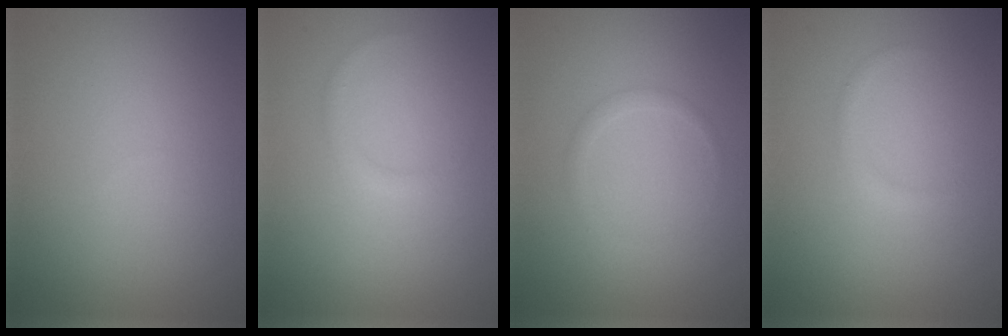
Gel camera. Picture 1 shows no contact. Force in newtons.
{"total": 0.8, "press": 0.8, "slide": 0.2}
{"total": 0.9, "press": 0.9, "slide": 0.0}
{"total": 0.7, "press": 0.7, "slide": 0.1}